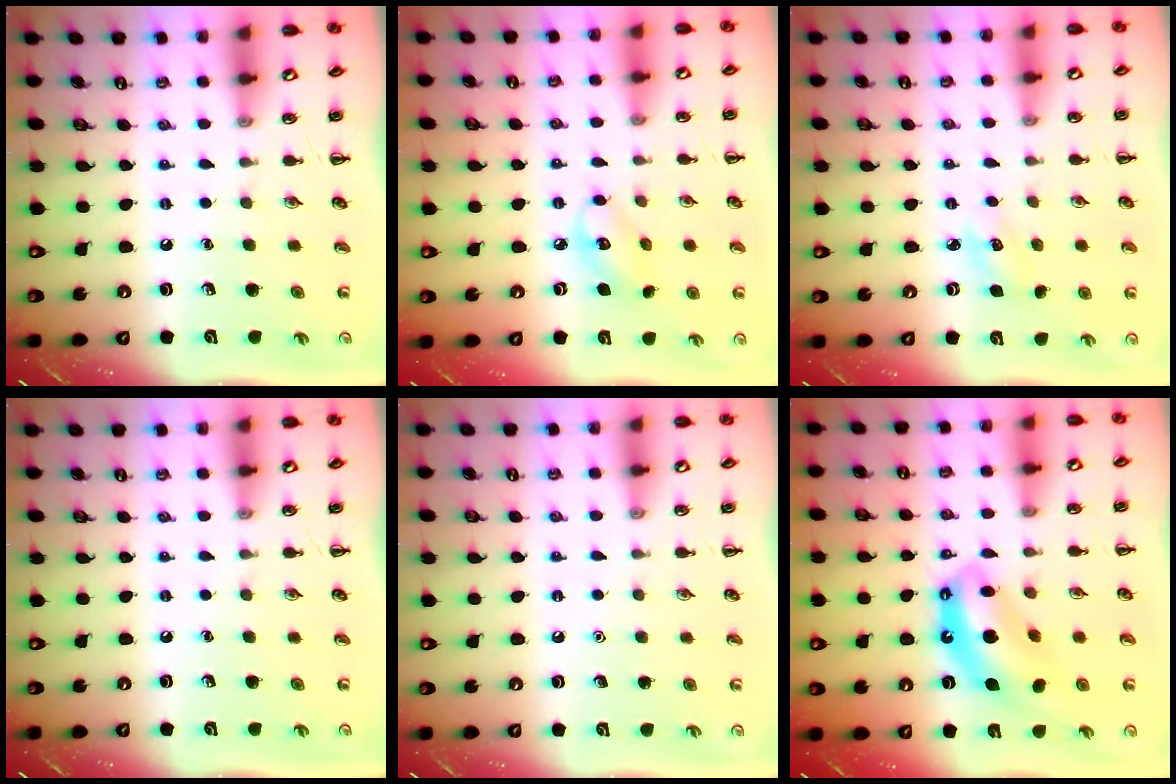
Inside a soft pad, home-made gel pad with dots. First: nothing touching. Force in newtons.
{"total": 6.7, "press": 6.7, "slide": 0.9}
{"total": 4.2, "press": 4.0, "slide": 1.3}
{"total": 0.0}
{"total": 1.6, "press": 1.6, "slide": 0.1}
{"total": 11.3, "press": 10.9, "slide": 3.0}